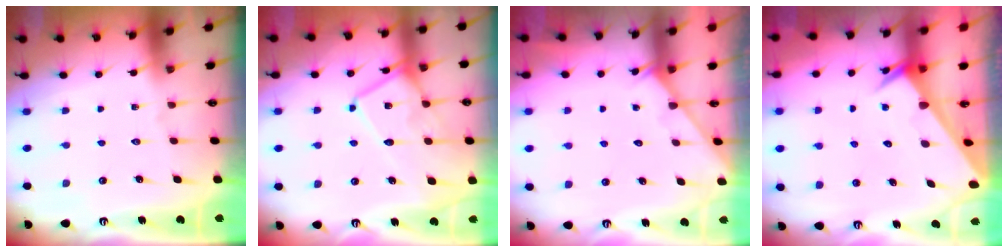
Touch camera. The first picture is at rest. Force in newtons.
{"total": 14.1, "press": 14.0, "slide": 1.3}
{"total": 2.2, "press": 2.2, "slide": 0.2}
{"total": 2.4, "press": 2.4, "slide": 0.0}